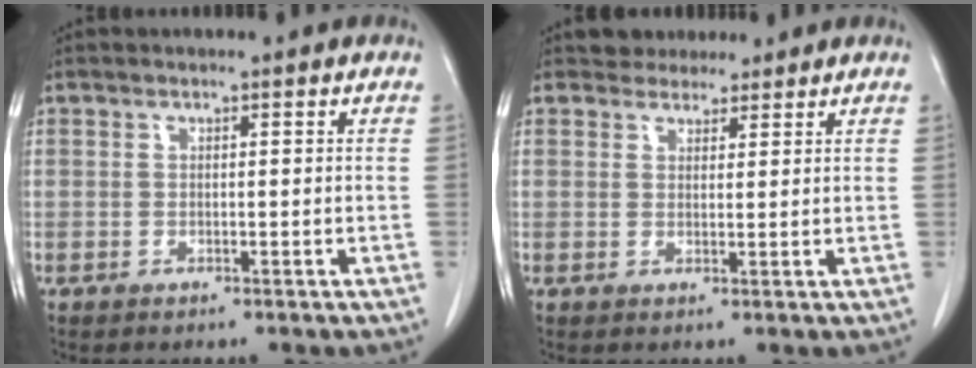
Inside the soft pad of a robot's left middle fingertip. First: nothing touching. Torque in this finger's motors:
{"motor_torque": [0.28, -0.28, -0.01, 0.01]}